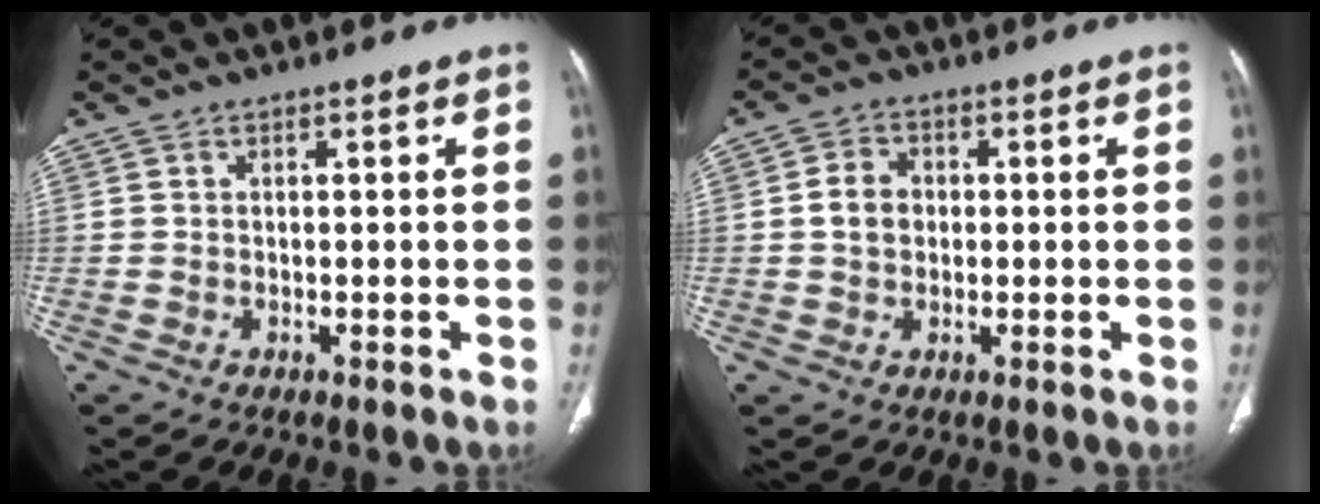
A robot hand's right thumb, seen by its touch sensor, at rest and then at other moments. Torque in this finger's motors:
{"motor_torque": [-0.47, 0.58, 0.12, -0.18, 0.16]}